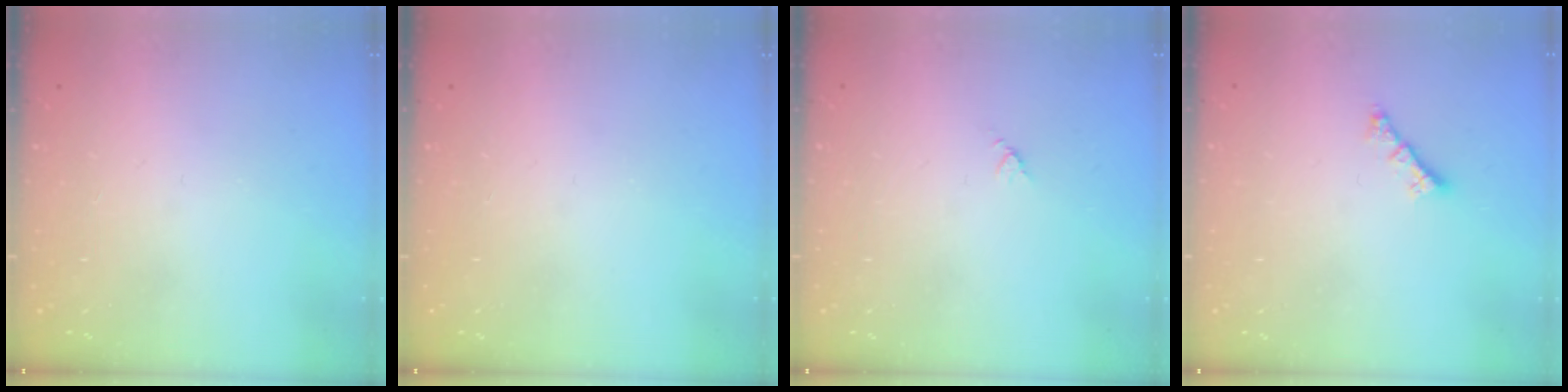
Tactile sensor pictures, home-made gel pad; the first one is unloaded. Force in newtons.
{"total": 0.0}
{"total": 2.9, "press": 2.9, "slide": 0.3}
{"total": 1.2, "press": 1.2, "slide": 0.3}